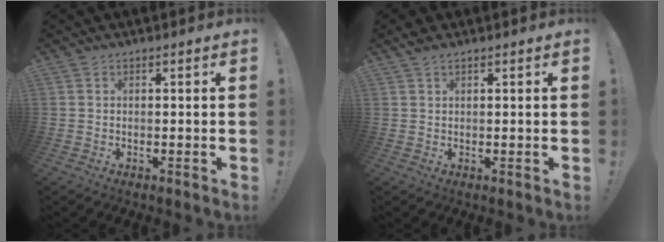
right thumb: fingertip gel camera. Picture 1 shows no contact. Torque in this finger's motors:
{"motor_torque": [-0.40, 0.24, 0.11, -0.07, 0.12]}